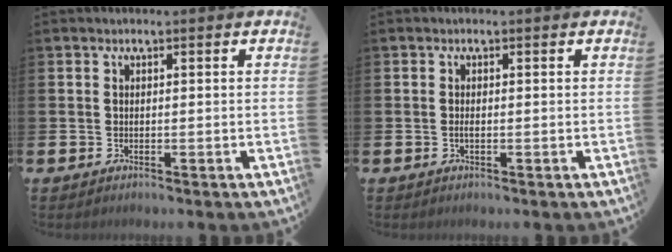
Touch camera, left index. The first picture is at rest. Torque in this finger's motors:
{"motor_torque": [0.12, 0.04, -0.05, 0.03]}